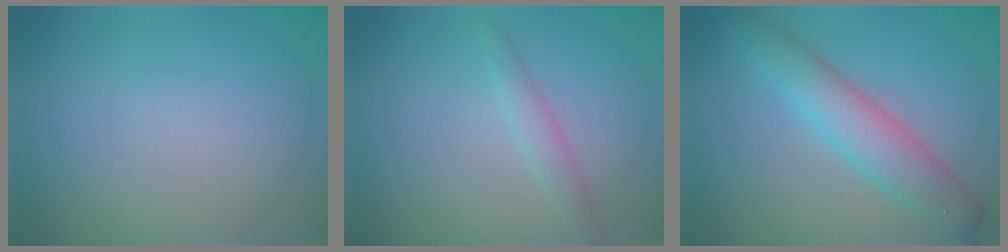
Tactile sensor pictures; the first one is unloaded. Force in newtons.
{"total": 1.5, "press": 1.5, "slide": 0.1}
{"total": 5.1, "press": 5.1, "slide": 0.2}